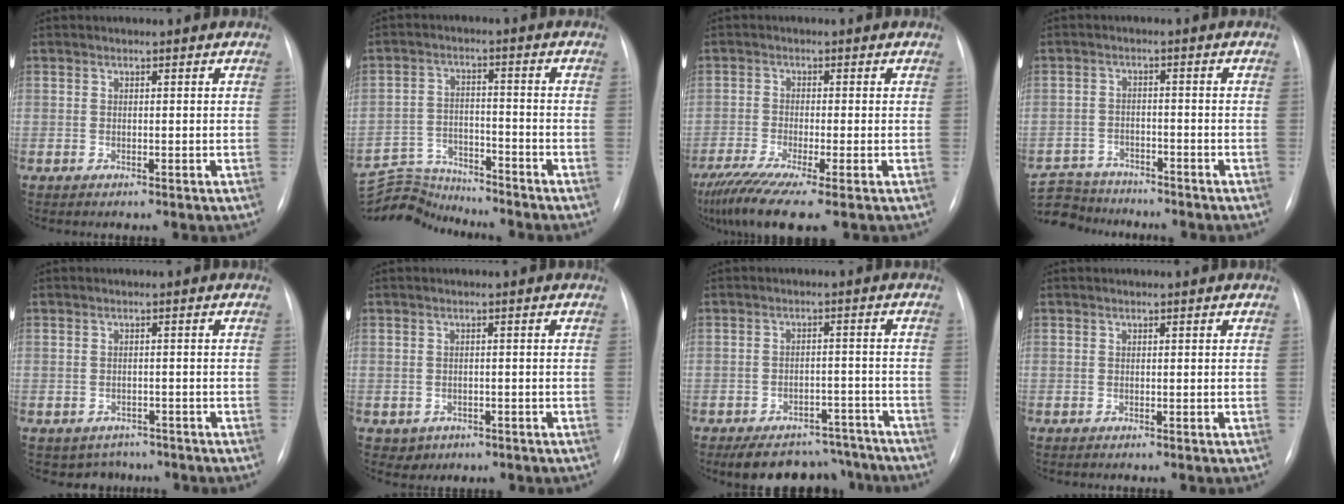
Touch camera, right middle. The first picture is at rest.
{"total": 9.5, "force": [-9.4, 1.0, -0.1], "torque": [-0.006, 0.016, -0.169]}
{"total": 9.9, "force": [-6.8, 0.6, 7.2], "torque": [-0.127, -0.023, -0.117]}
{"total": 8.7, "force": [-8.1, 2.8, 0.9], "torque": [-0.022, 0.007, -0.137]}
{"total": 3.9, "force": [-2.9, 2.5, 0.2], "torque": [0.003, 0.010, -0.037]}
{"total": 2.6, "force": [-1.1, 2.3, 0.5], "torque": [-0.010, 0.007, -0.005]}
{"total": 12.9, "force": [-11.2, 5.5, 3.3], "torque": [-0.034, 0.022, -0.141]}
{"total": 0.0}